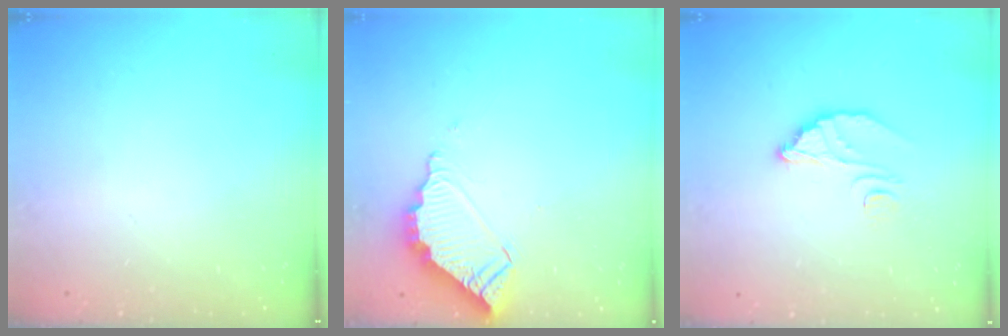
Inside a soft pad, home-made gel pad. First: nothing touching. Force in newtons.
{"total": 7.7, "press": 7.7, "slide": 0.4}
{"total": 6.3, "press": 6.3, "slide": 0.5}